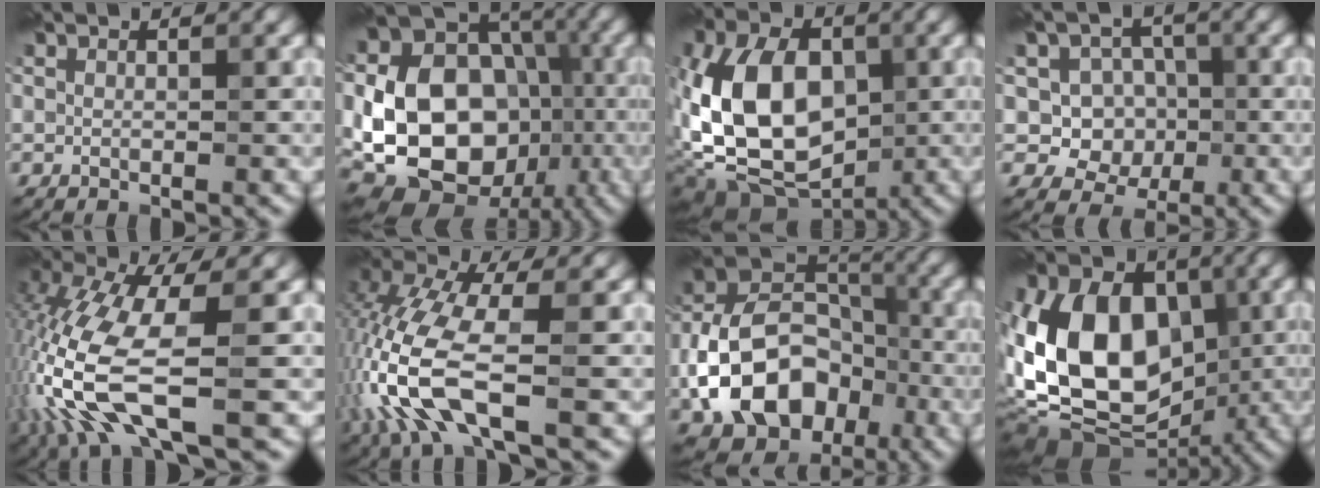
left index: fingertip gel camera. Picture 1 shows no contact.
{"total": 17.1, "force": [-2.8, 13.5, 10.1], "torque": [-0.178, -0.017, -0.049]}
{"total": 12.7, "force": [-1.7, 8.2, 9.5], "torque": [-0.190, -0.002, -0.039]}
{"total": 5.3, "force": [-0.1, 4.9, 2.1], "torque": [-0.021, 0.008, -0.023]}
{"total": 11.2, "force": [-3.3, 3.3, 10.2], "torque": [-0.255, -0.011, -0.068]}
{"total": 9.6, "force": [-3.1, 3.3, 8.5], "torque": [-0.213, 0.005, -0.071]}
{"total": 12.6, "force": [-4.4, 9.0, 7.6], "torque": [-0.141, 0.000, -0.084]}
{"total": 16.6, "force": [-1.7, 11.6, 11.8], "torque": [-0.221, 0.015, -0.038]}